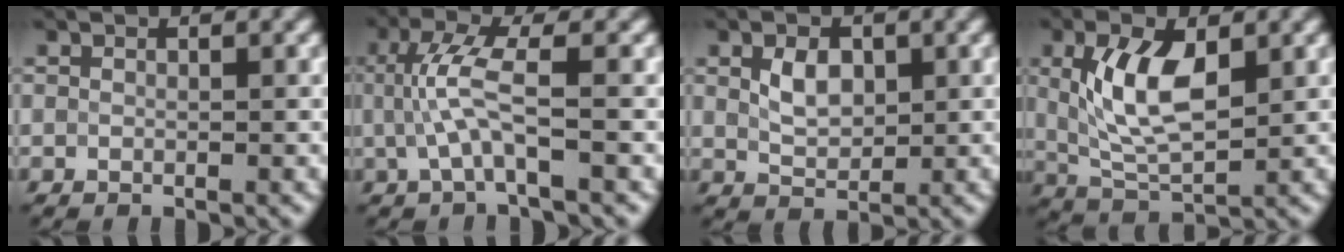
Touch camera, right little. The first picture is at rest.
{"total": 3.9, "force": [0.1, 0.6, 3.9], "torque": [-0.090, 0.005, 0.003]}
{"total": 2.8, "force": [0.8, 1.7, 2.0], "torque": [-0.043, 0.003, 0.016]}
{"total": 6.5, "force": [1.6, 3.0, 5.6], "torque": [-0.117, 0.004, 0.034]}